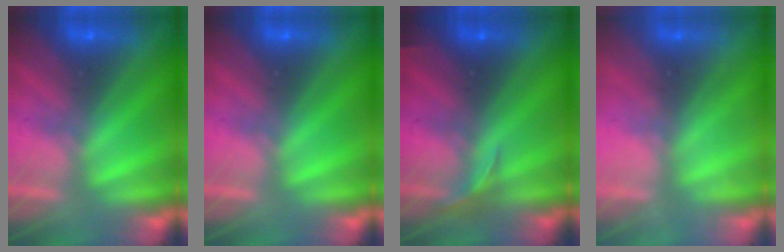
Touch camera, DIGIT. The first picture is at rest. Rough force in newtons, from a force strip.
{"total": 0.0}
{"total": 2.9}
{"total": 2.2}